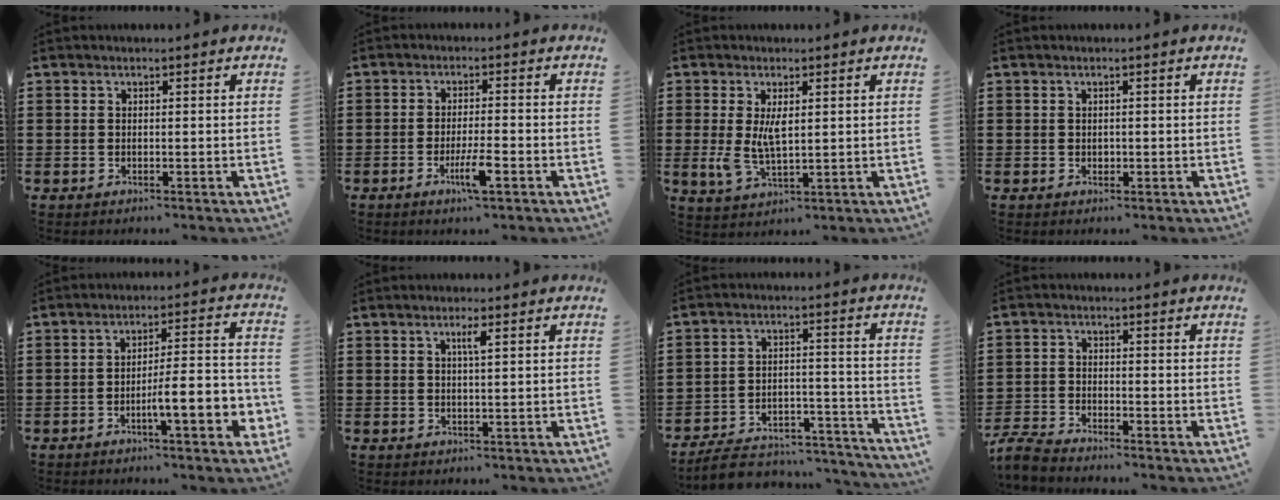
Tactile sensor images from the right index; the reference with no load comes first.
{"total": 5.0, "force": [-2.3, 0.6, 4.4], "torque": [-0.084, -0.012, -0.041]}
{"total": 5.0, "force": [0.6, 2.2, 4.5], "torque": [-0.103, 0.000, 0.006]}
{"total": 0.6, "force": [0.1, 0.5, 0.3], "torque": [-0.008, 0.002, 0.001]}
{"total": 8.4, "force": [-3.6, 1.6, 7.5], "torque": [-0.113, -0.003, -0.062]}
{"total": 2.0, "force": [0.8, 0.1, 1.8], "torque": [-0.036, 0.001, 0.012]}
{"total": 6.6, "force": [-6.1, 1.6, 2.0], "torque": [-0.031, 0.013, -0.118]}
{"total": 3.4, "force": [-3.3, 0.1, 0.5], "torque": [-0.025, -0.002, -0.074]}